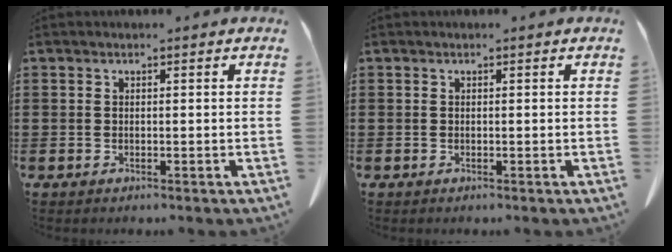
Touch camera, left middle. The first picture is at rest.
{"total": 0.0}